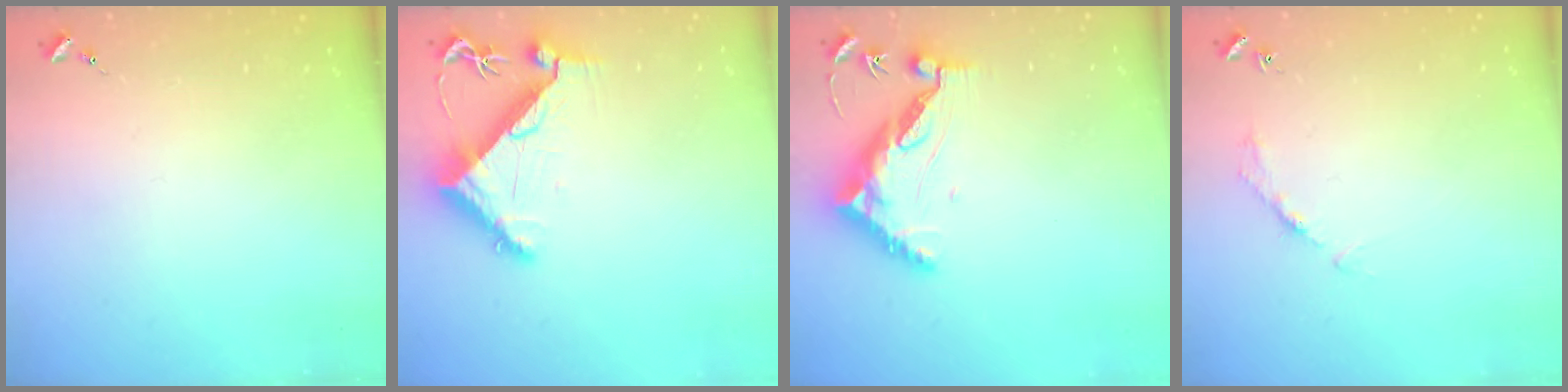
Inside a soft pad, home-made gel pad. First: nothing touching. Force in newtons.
{"total": 7.9, "press": 7.8, "slide": 1.0}
{"total": 10.7, "press": 10.6, "slide": 0.9}
{"total": 2.7, "press": 2.7, "slide": 0.4}